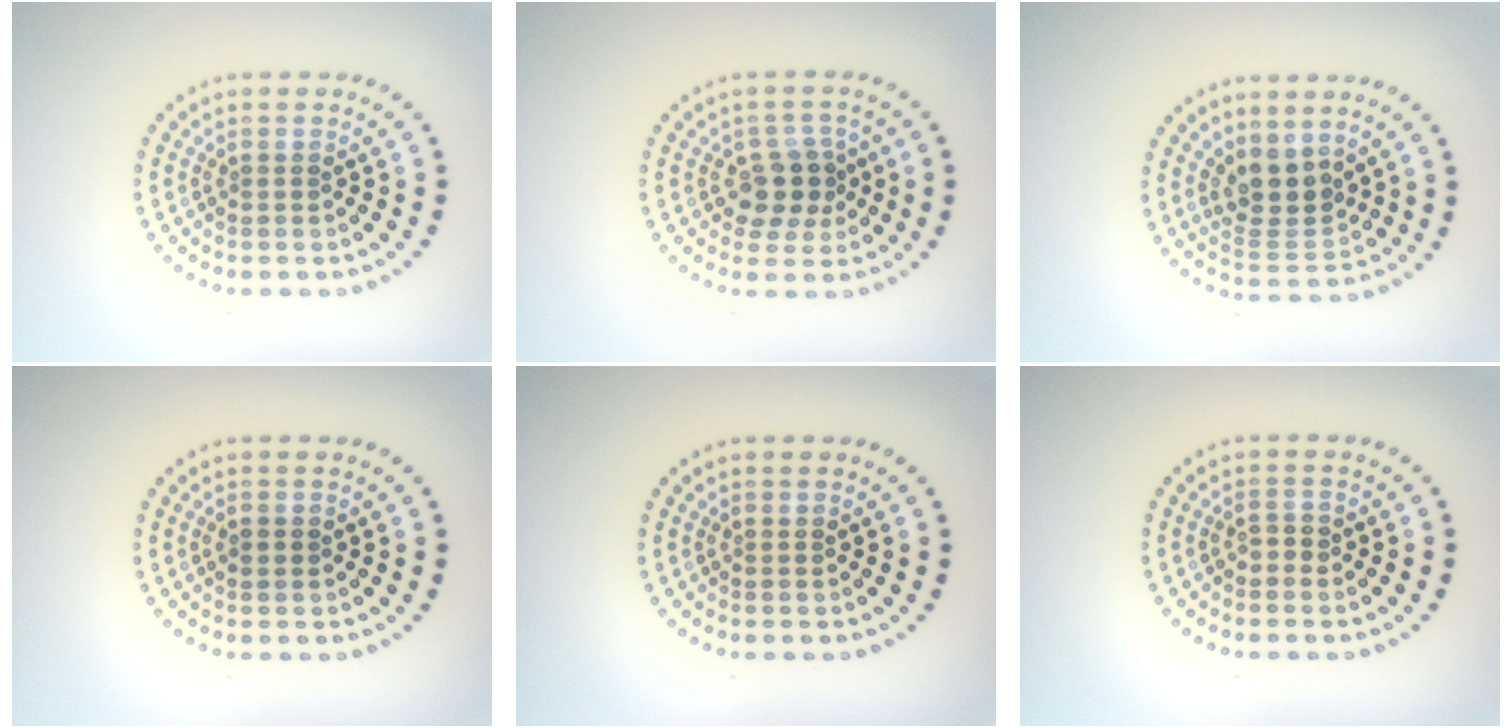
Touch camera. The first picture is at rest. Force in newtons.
{"total": 3.7, "press": 3.3, "slide": 1.5}
{"total": 3.8, "press": 3.1, "slide": 2.1}
{"total": 1.0, "press": 1.0, "slide": 0.1}
{"total": 0.0}
{"total": 1.0, "press": 0.9, "slide": 0.5}